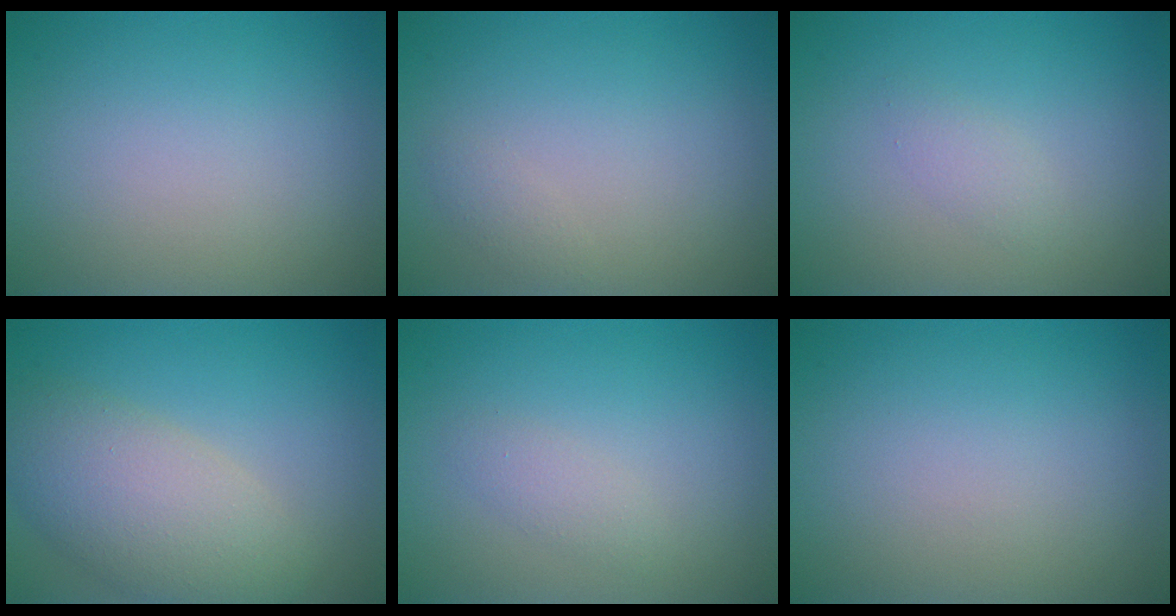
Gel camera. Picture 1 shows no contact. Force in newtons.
{"total": 0.7, "press": 0.7, "slide": 0.0}
{"total": 1.1, "press": 1.1, "slide": 0.1}
{"total": 6.5, "press": 6.5, "slide": 0.4}
{"total": 1.2, "press": 1.2, "slide": 0.1}
{"total": 0.0}